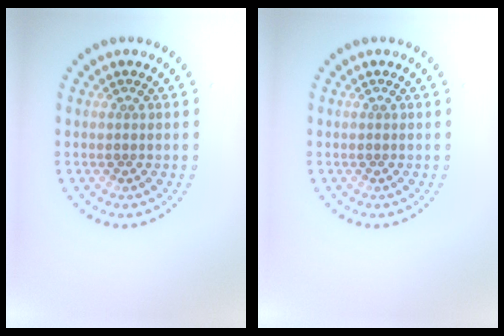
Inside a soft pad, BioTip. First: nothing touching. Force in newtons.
{"total": 0.0}